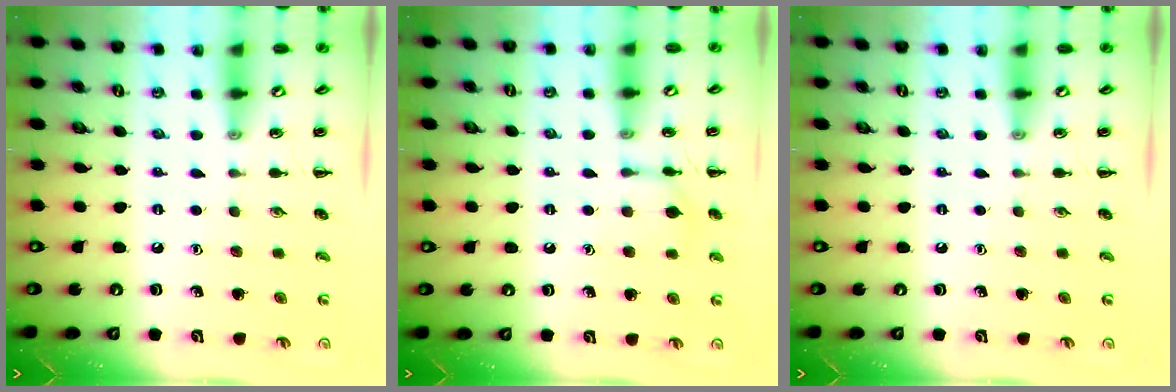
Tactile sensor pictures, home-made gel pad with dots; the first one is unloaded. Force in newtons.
{"total": 7.7, "press": 7.6, "slide": 0.4}
{"total": 0.0}